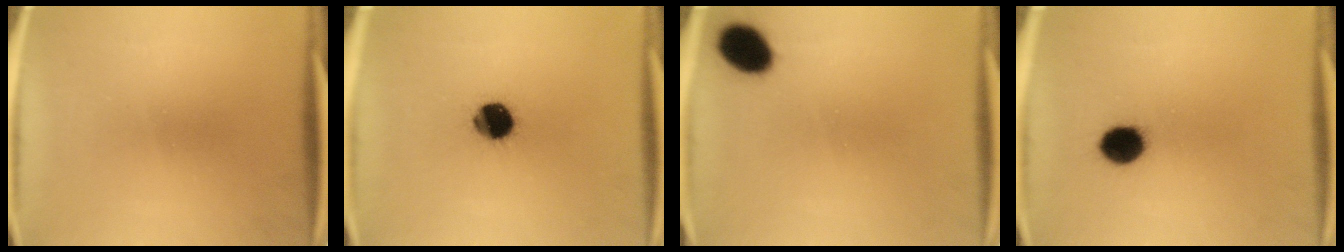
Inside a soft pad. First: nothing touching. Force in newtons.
{"total": 9.8}
{"total": 7.8}
{"total": 6.5}